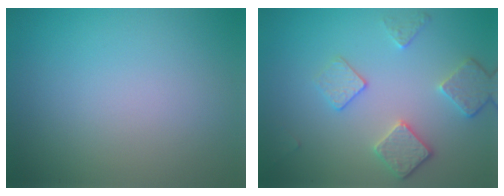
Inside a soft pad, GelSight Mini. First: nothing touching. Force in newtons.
{"total": 3.5, "press": 3.1, "slide": 1.7}